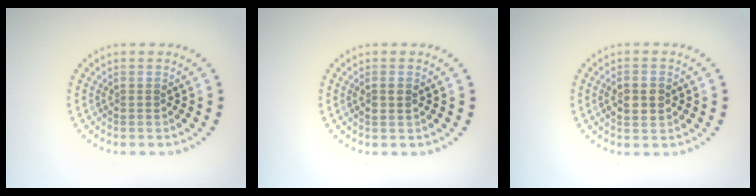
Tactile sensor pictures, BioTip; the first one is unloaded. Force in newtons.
{"total": 1.0, "press": 1.0, "slide": 0.3}
{"total": 3.0, "press": 3.0, "slide": 0.3}